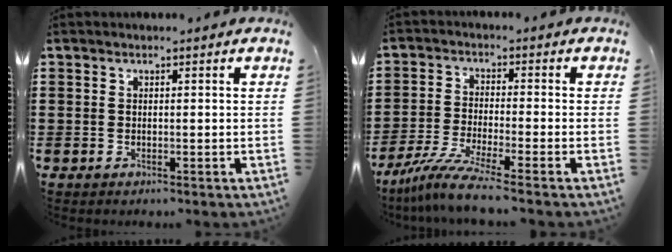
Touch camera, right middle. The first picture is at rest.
{"total": 6.7, "force": [-5.2, -0.2, 4.1], "torque": [-0.092, -0.025, -0.103]}